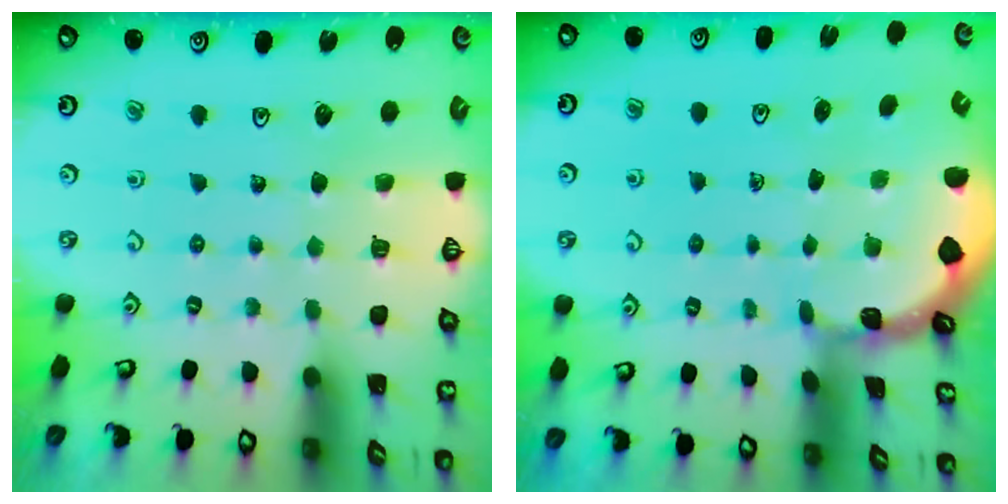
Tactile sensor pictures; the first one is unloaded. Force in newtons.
{"total": 1.0, "press": 0.9, "slide": 0.2}